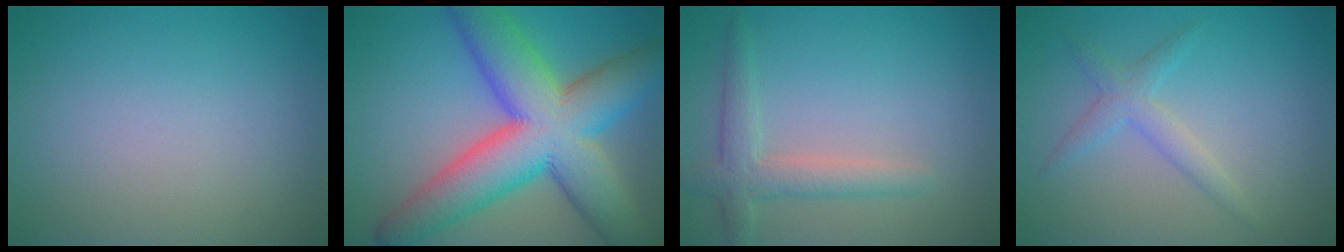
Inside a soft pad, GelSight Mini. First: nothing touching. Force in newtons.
{"total": 13.3, "press": 13.2, "slide": 0.6}
{"total": 3.0, "press": 3.0, "slide": 0.2}
{"total": 1.3, "press": 1.3, "slide": 0.1}